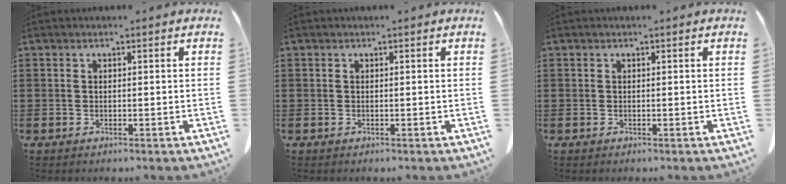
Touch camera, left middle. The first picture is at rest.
{"total": 0.0}
{"total": 0.0}